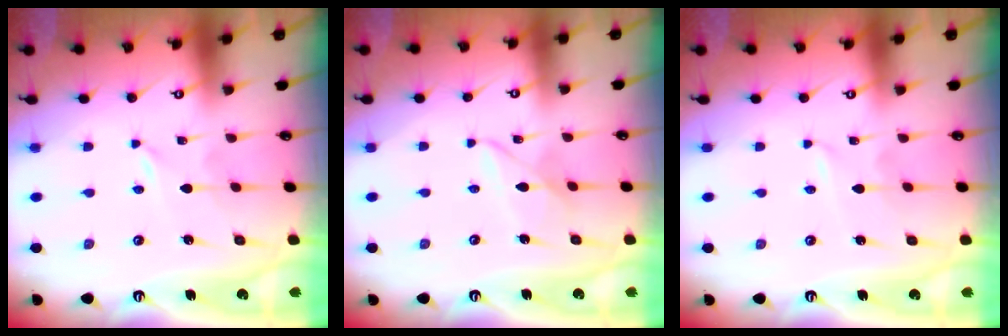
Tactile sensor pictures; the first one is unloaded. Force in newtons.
{"total": 5.2, "press": 5.2, "slide": 0.5}
{"total": 1.0, "press": 1.0, "slide": 0.0}